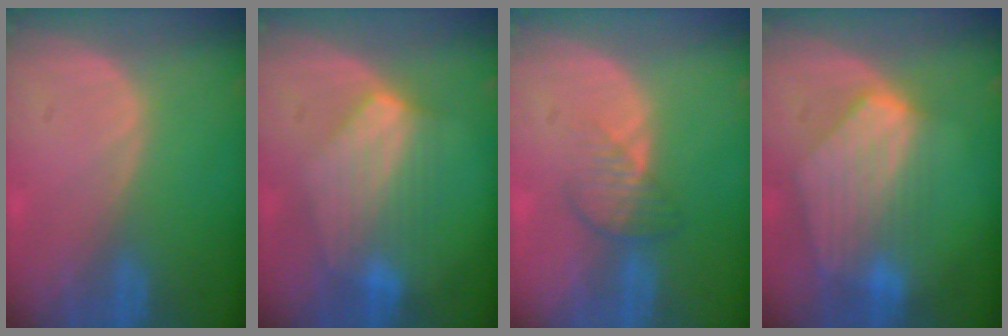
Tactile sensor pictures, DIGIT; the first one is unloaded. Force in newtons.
{"total": 7.0, "press": 7.0, "slide": 0.2}
{"total": 3.9, "press": 3.3, "slide": 2.0}
{"total": 8.6, "press": 7.7, "slide": 3.8}